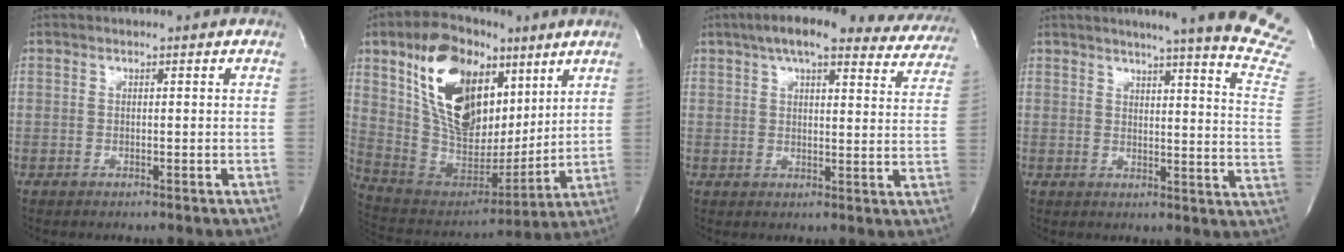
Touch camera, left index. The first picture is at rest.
{"total": 21.0, "force": [9.1, 11.3, 15.1], "torque": [-0.293, 0.024, 0.169]}
{"total": 21.4, "force": [18.1, 5.2, 10.2], "torque": [-0.141, 0.025, 0.214]}
{"total": 22.0, "force": [19.0, -0.8, 11.0], "torque": [-0.138, -0.101, 0.209]}